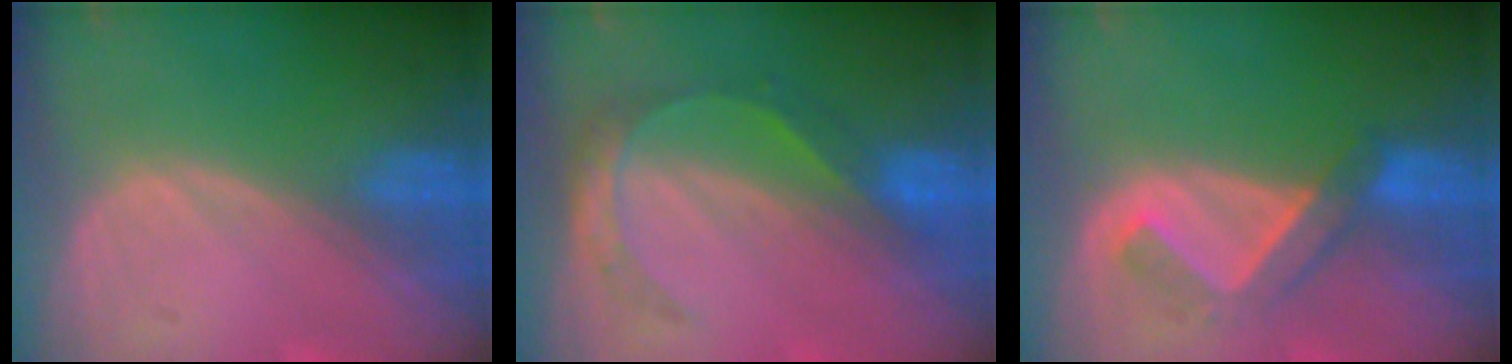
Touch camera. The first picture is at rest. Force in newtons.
{"total": 5.6, "press": 4.8, "slide": 2.9}
{"total": 5.2, "press": 4.7, "slide": 2.3}